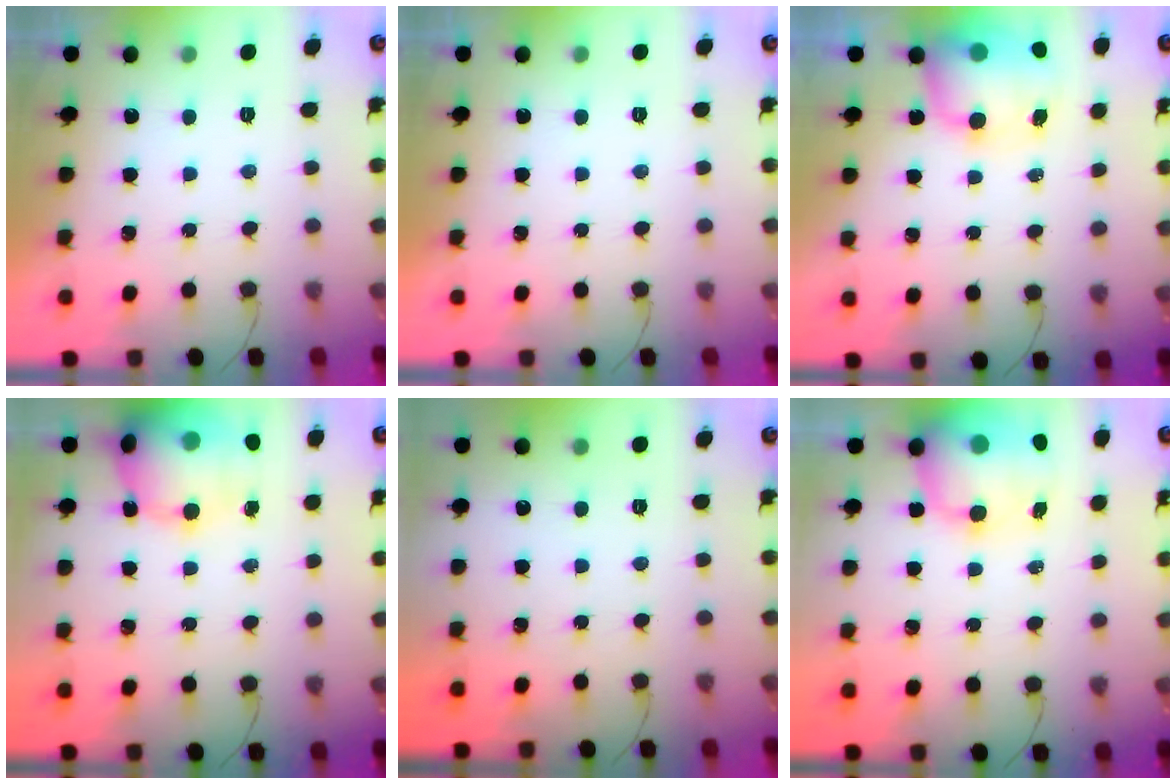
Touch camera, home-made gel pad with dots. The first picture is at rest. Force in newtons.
{"total": 0.0}
{"total": 11.2, "press": 10.9, "slide": 2.8}
{"total": 16.8, "press": 16.6, "slide": 2.3}
{"total": 0.0}
{"total": 15.1, "press": 14.6, "slide": 3.9}